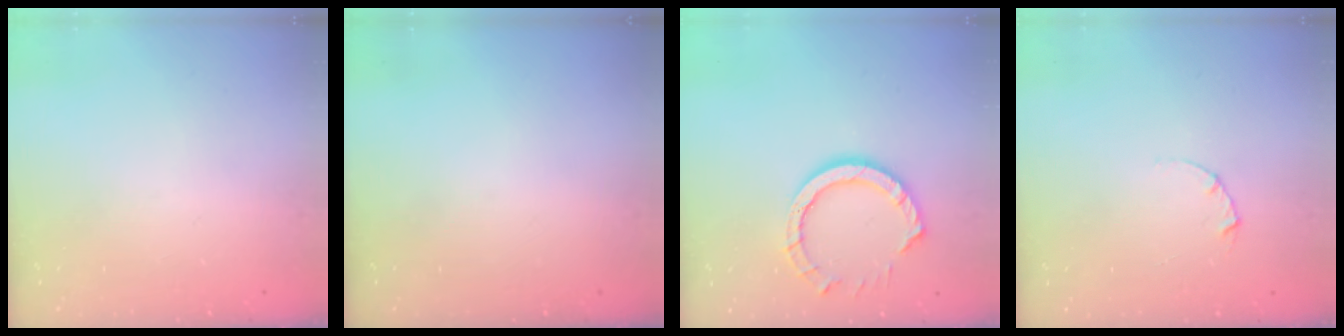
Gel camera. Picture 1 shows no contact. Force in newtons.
{"total": 0.0}
{"total": 10.6, "press": 10.6, "slide": 0.9}
{"total": 2.1, "press": 2.1, "slide": 0.1}